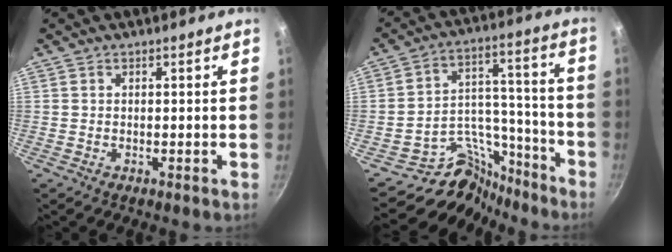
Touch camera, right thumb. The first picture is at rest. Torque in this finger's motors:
{"motor_torque": [-0.38, -0.25, 0.63, -0.49, -0.12]}